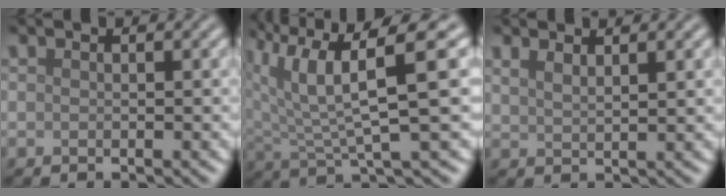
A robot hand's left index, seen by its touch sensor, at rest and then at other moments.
{"total": 7.8, "force": [3.3, 2.0, 6.8], "torque": [-0.133, 0.007, 0.060]}
{"total": 1.9, "force": [1.4, 0.5, 1.1], "torque": [-0.016, 0.001, 0.025]}